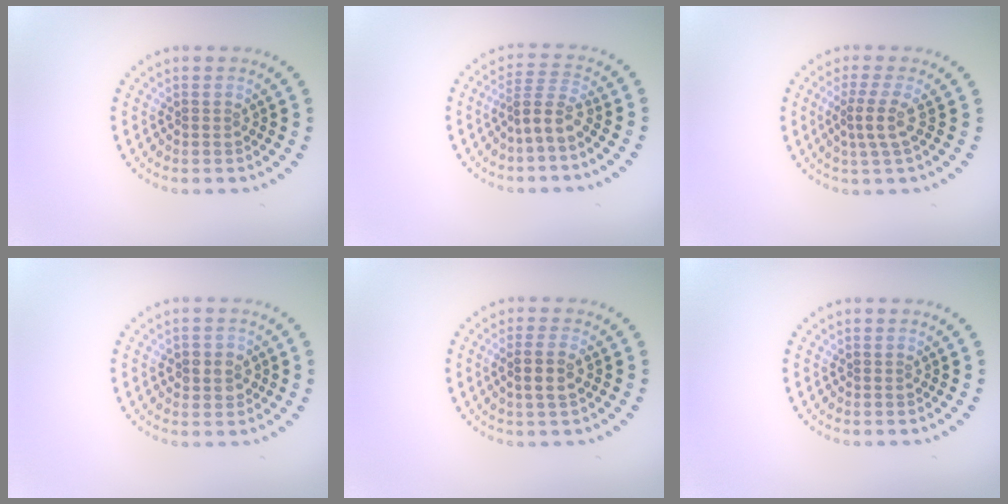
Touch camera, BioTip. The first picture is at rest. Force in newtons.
{"total": 2.9, "press": 2.1, "slide": 2.1}
{"total": 2.5, "press": 1.7, "slide": 1.8}
{"total": 2.3, "press": 2.2, "slide": 0.8}
{"total": 2.4, "press": 2.2, "slide": 1.0}
{"total": 0.0}